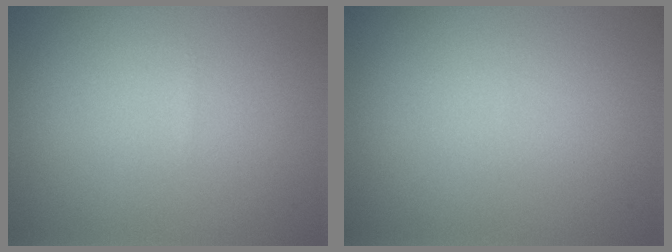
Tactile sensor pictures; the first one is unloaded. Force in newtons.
{"total": 0.0}